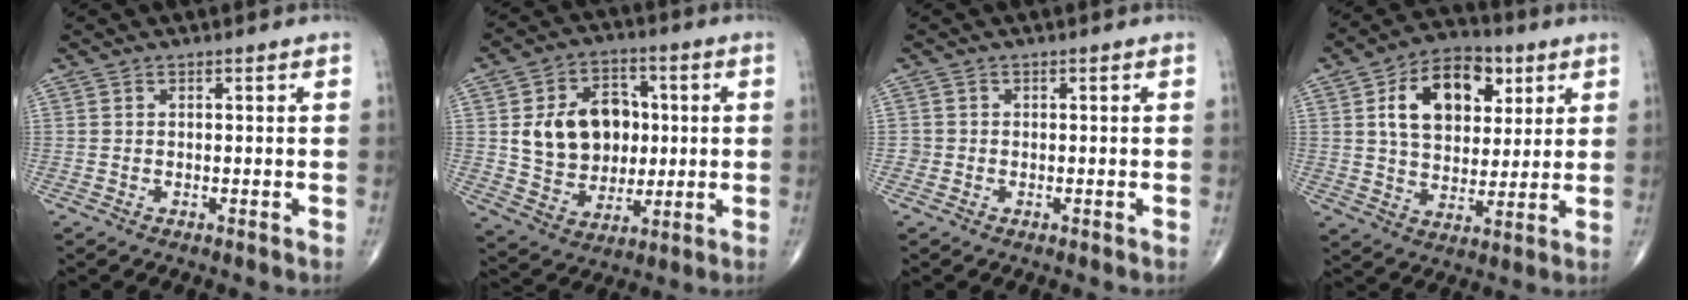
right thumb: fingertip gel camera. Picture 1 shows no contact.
{"total": 15.1, "force": [1.8, 11.7, 9.3], "torque": [-0.109, 0.005, 0.041]}
{"total": 1.2, "force": [-0.3, 1.1, -0.1], "torque": [0.008, 0.006, -0.007]}
{"total": 16.1, "force": [5.4, 10.5, 10.9], "torque": [-0.143, -0.006, 0.089]}